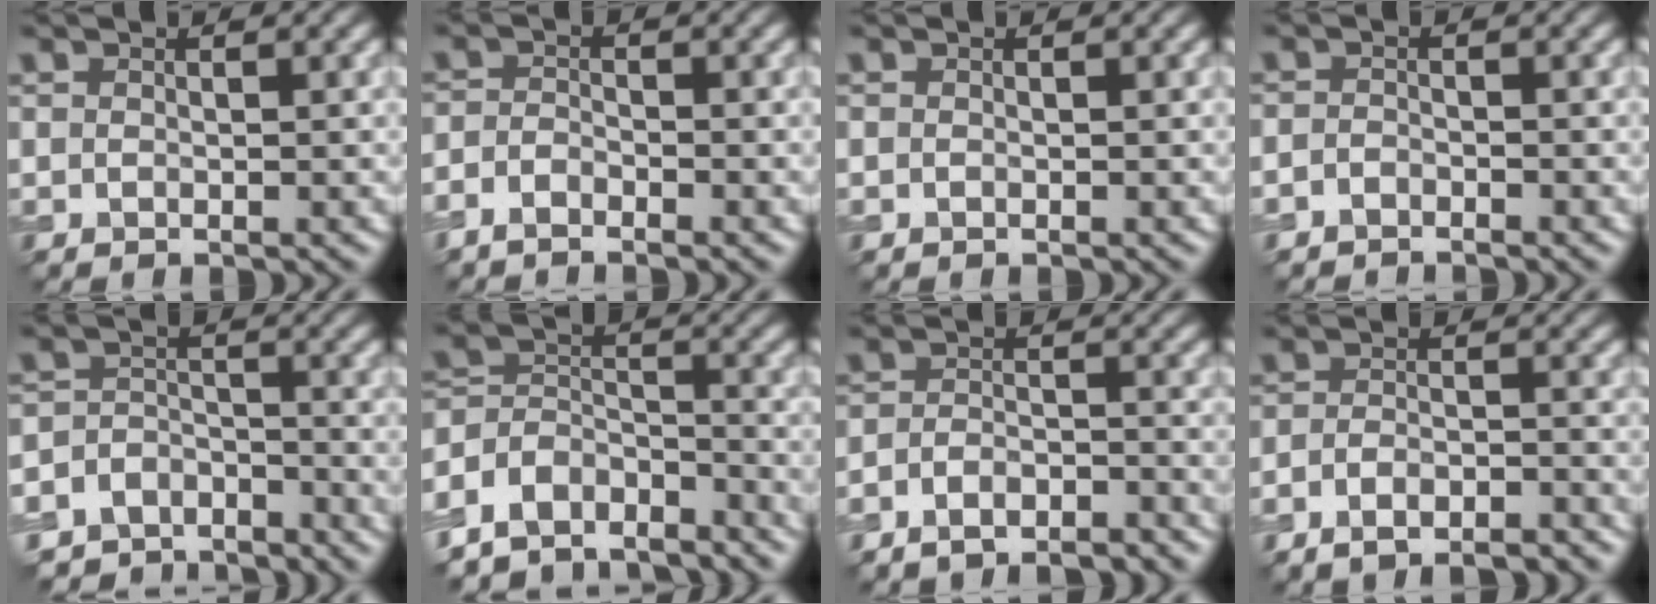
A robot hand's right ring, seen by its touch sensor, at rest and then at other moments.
{"total": 2.1, "force": [-1.8, 0.8, 0.9], "torque": [-0.019, 0.000, -0.042]}
{"total": 0.0}
{"total": 1.4, "force": [-1.3, 0.5, 0.2], "torque": [-0.002, 0.001, -0.028]}
{"total": 6.8, "force": [-5.8, 3.4, 0.7], "torque": [-0.010, -0.004, -0.104]}
{"total": 9.1, "force": [-7.4, 4.8, 2.3], "torque": [-0.048, 0.003, -0.133]}
{"total": 4.9, "force": [-4.2, 1.7, 1.9], "torque": [-0.028, -0.004, -0.067]}
{"total": 4.6, "force": [-3.7, 1.6, 2.3], "torque": [-0.030, 0.002, -0.054]}